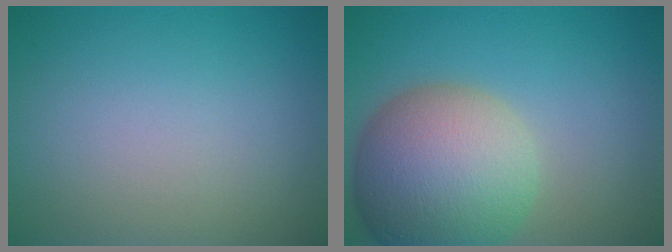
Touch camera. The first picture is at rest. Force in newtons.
{"total": 11.0, "press": 11.0, "slide": 0.6}